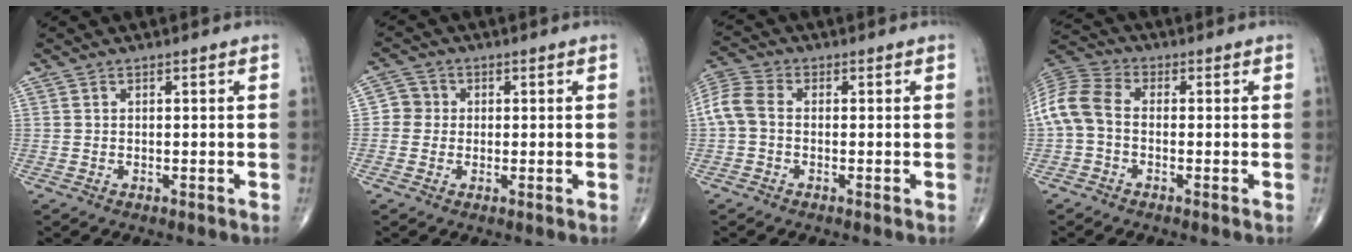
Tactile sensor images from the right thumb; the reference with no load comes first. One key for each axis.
{"total": 3.4, "fx": -0.1, "fy": 3.3, "fz": 0.7, "tx": 0.010, "ty": 0.008, "tz": -0.010}
{"total": 6.8, "fx": -0.3, "fy": 4.7, "fz": 5.0, "tx": -0.114, "ty": 0.019, "tz": -0.017}
{"total": 8.6, "fx": -1.0, "fy": 5.6, "fz": 6.4, "tx": -0.135, "ty": 0.024, "tz": -0.034}